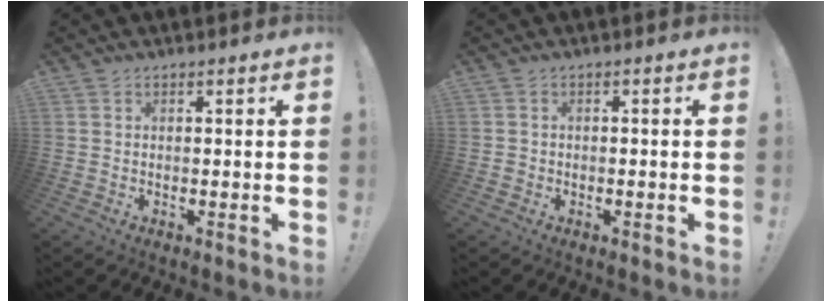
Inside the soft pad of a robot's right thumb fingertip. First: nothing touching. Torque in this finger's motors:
{"motor_torque": [0.09, 0.03, 0.09, -0.03, 0.00]}